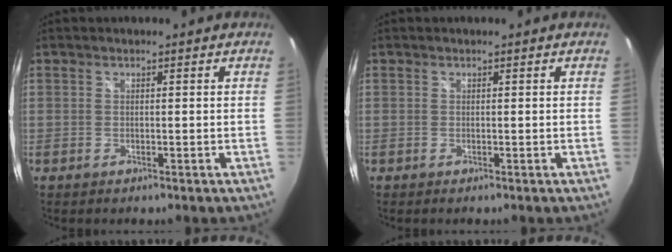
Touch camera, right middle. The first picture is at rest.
{"total": 0.0}